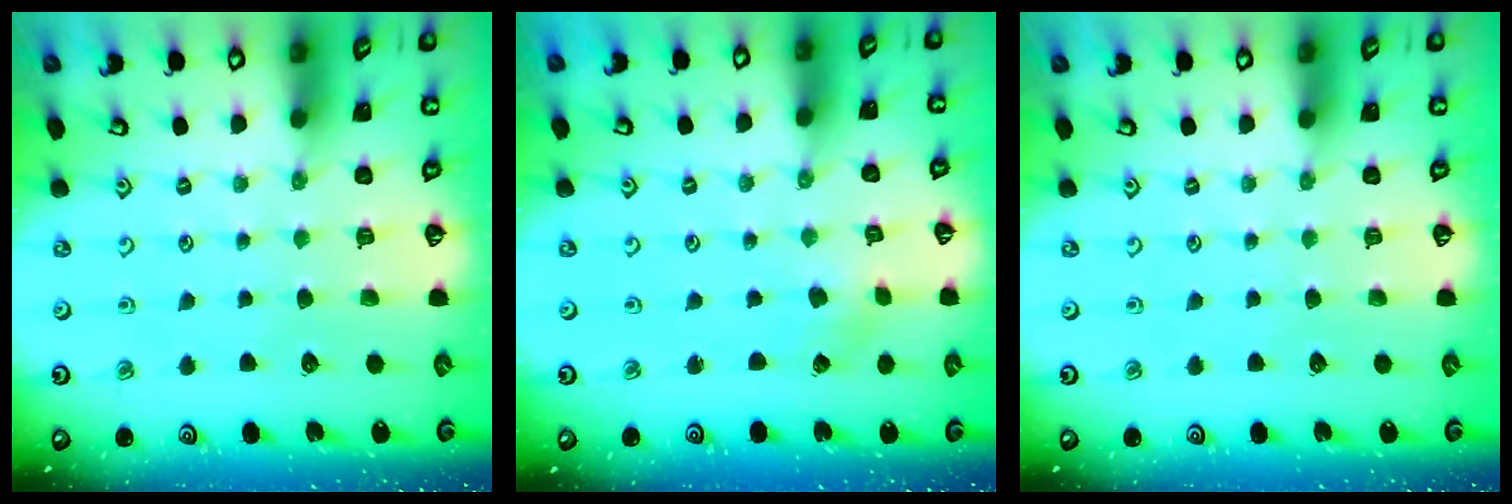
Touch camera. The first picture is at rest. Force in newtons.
{"total": 0.8, "press": 0.8, "slide": 0.1}
{"total": 0.0}